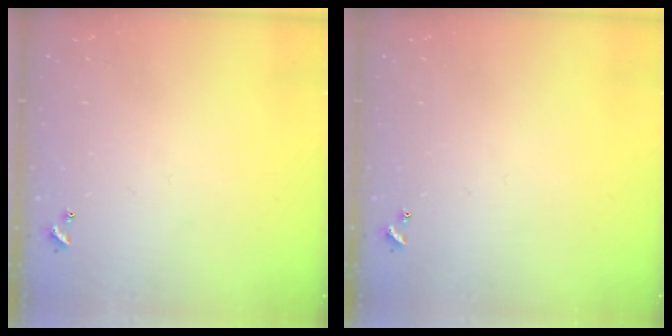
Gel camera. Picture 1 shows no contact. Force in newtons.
{"total": 0.0}